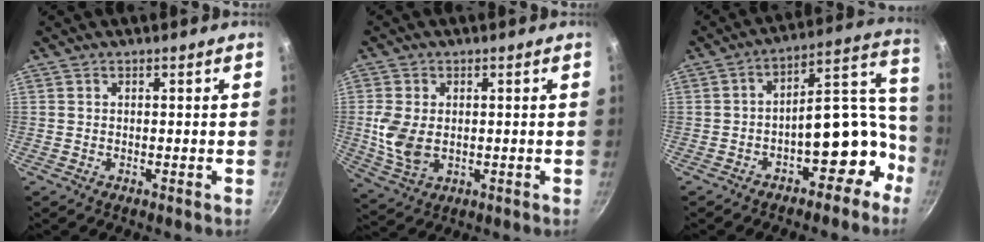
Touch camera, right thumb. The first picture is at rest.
{"total": 8.1, "force": [0.2, 5.4, 6.0], "torque": [-0.126, -0.012, 0.012]}
{"total": 15.1, "force": [-6.2, 9.0, 10.4], "torque": [-0.046, 0.116, -0.079]}